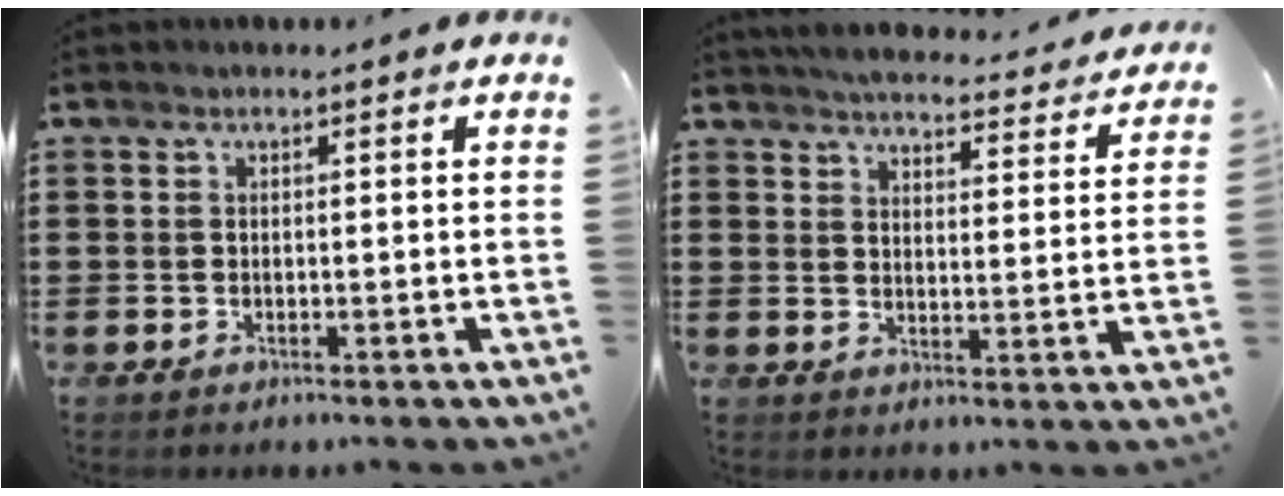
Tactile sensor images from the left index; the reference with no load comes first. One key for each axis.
{"total": 4.5, "fx": 4.4, "fy": 0.0, "fz": 0.7, "tx": -0.027, "ty": -0.032, "tz": 0.074}